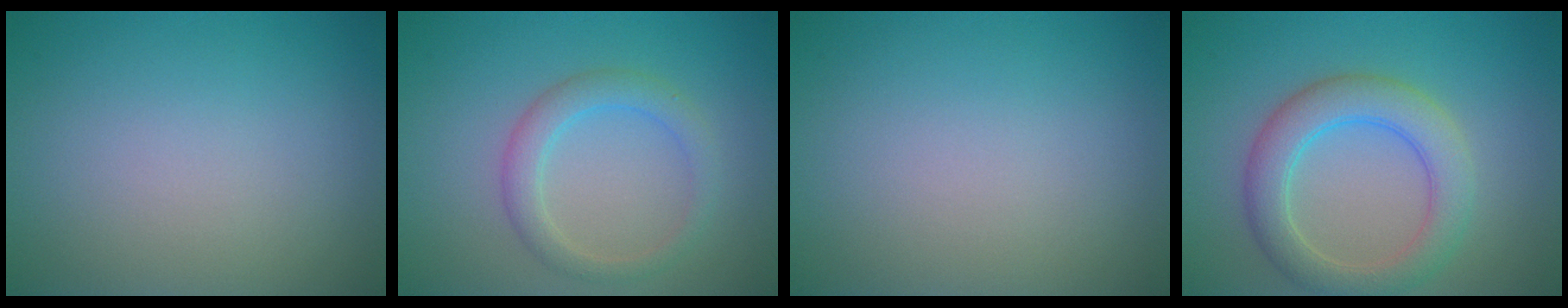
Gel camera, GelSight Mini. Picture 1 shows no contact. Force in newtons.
{"total": 2.7, "press": 2.7, "slide": 0.1}
{"total": 0.0}
{"total": 4.9, "press": 4.9, "slide": 0.1}